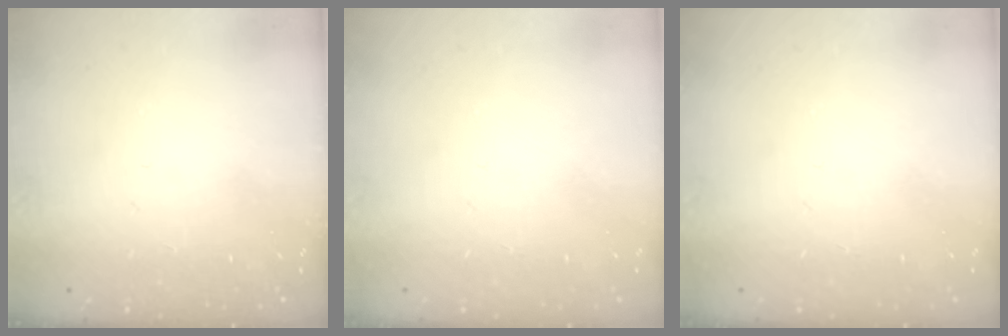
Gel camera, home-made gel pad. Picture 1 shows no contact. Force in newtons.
{"total": 0.0}
{"total": 0.0}